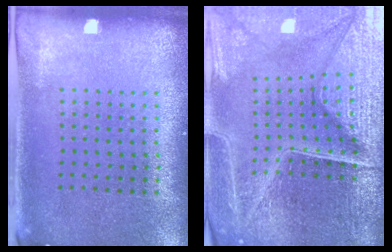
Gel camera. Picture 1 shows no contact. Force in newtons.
{"total": 6.3, "press": 5.7, "slide": 2.6}